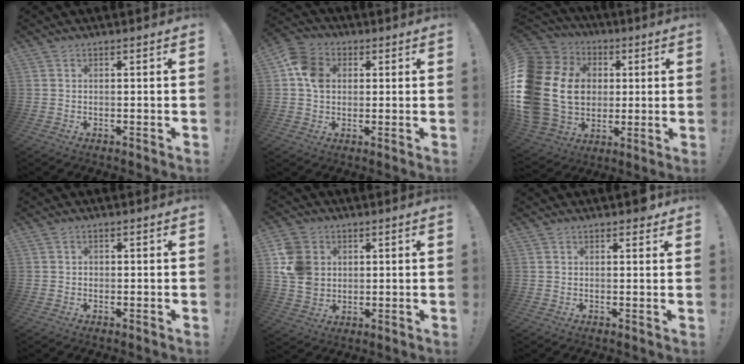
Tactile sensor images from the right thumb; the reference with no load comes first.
{"total": 9.1, "force": [1.3, 7.4, 5.2], "torque": [-0.083, 0.014, 0.030]}
{"total": 24.5, "force": [1.6, 19.4, 15.0], "torque": [-0.311, -0.002, 0.069]}
{"total": 1.0, "force": [-0.2, 0.9, 0.3], "torque": [-0.012, 0.005, -0.003]}
{"total": 11.7, "force": [2.5, 10.1, 5.3], "torque": [-0.101, -0.008, 0.050]}
{"total": 1.9, "force": [1.3, 0.9, 1.0], "torque": [0.009, -0.010, 0.018]}